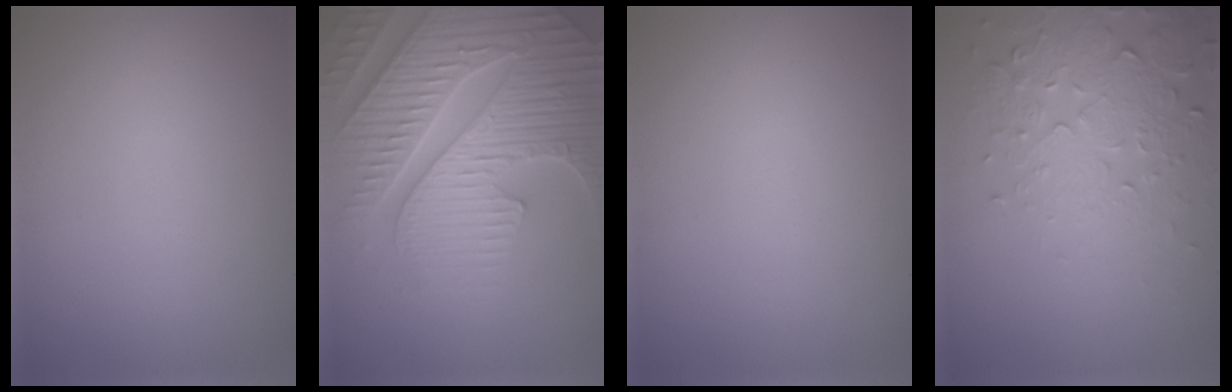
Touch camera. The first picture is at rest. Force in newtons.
{"total": 7.5, "press": 7.3, "slide": 1.8}
{"total": 0.0}
{"total": 5.1, "press": 3.7, "slide": 3.5}